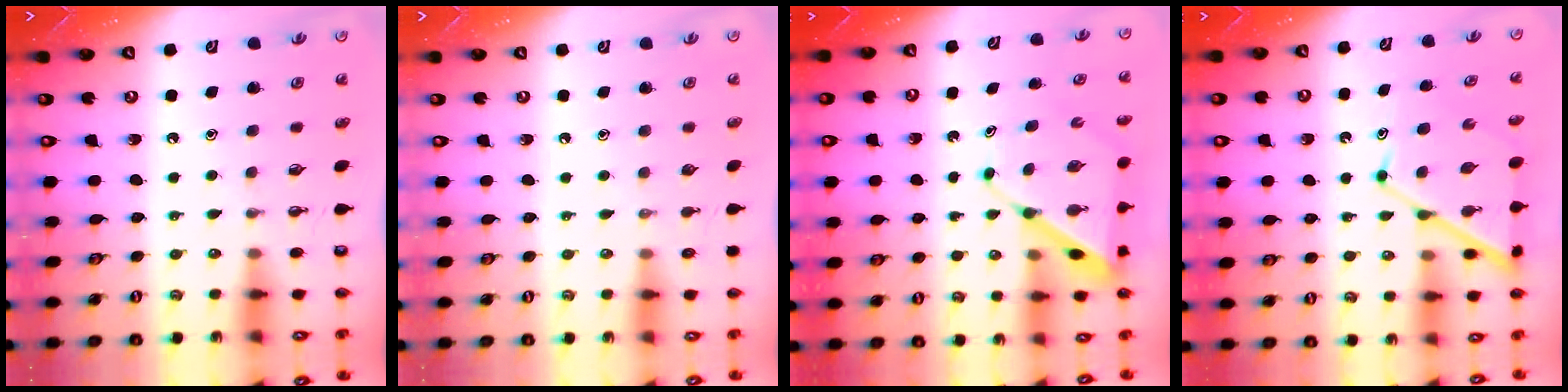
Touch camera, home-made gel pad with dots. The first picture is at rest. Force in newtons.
{"total": 0.0}
{"total": 9.6, "press": 9.6, "slide": 1.0}
{"total": 10.9, "press": 10.8, "slide": 1.0}